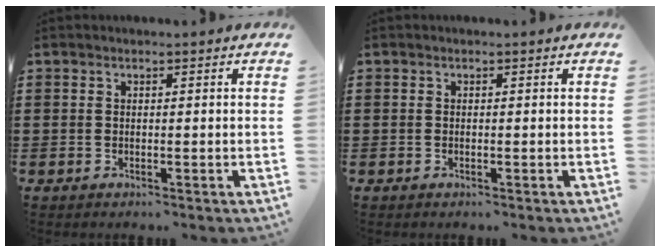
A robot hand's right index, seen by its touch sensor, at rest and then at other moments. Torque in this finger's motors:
{"motor_torque": [0.40, 1.74, -0.03, -0.01]}